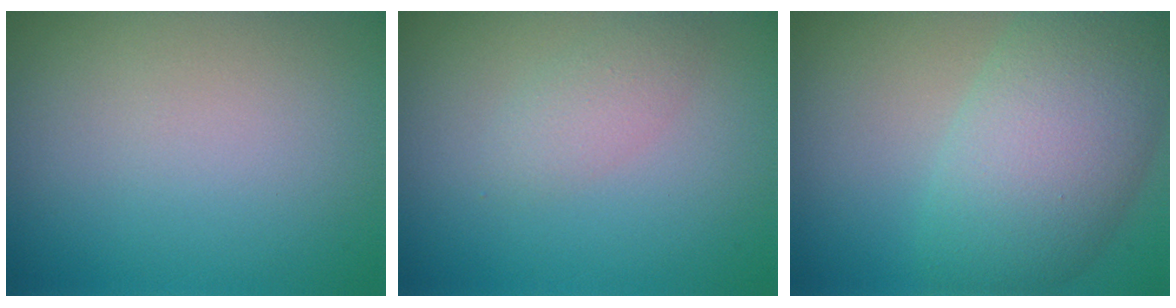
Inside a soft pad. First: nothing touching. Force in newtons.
{"total": 1.7, "press": 1.7, "slide": 0.0}
{"total": 8.2, "press": 8.2, "slide": 0.3}